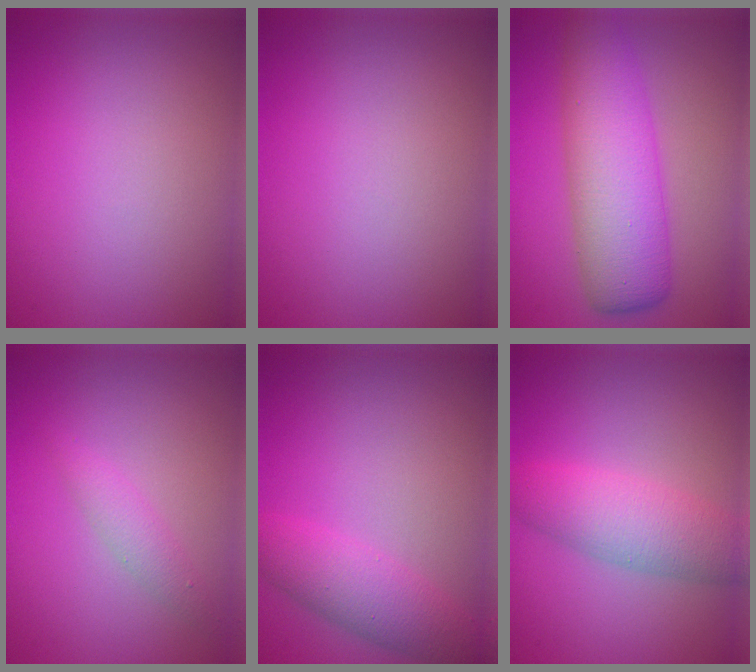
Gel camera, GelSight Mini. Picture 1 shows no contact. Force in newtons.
{"total": 0.0}
{"total": 7.8, "press": 7.8, "slide": 0.1}
{"total": 1.6, "press": 1.6, "slide": 0.1}
{"total": 4.0, "press": 4.0, "slide": 0.2}
{"total": 4.7, "press": 4.7, "slide": 0.1}